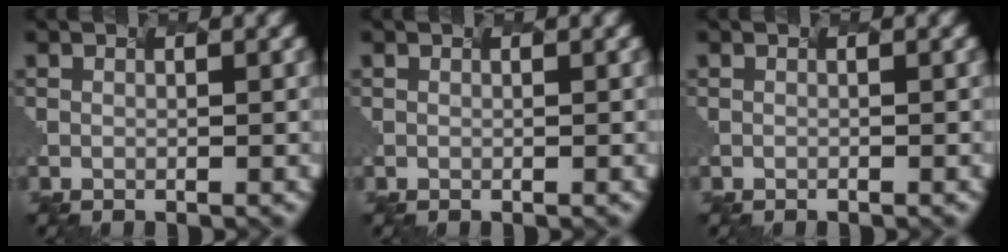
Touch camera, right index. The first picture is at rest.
{"total": 0.0}
{"total": 0.0}